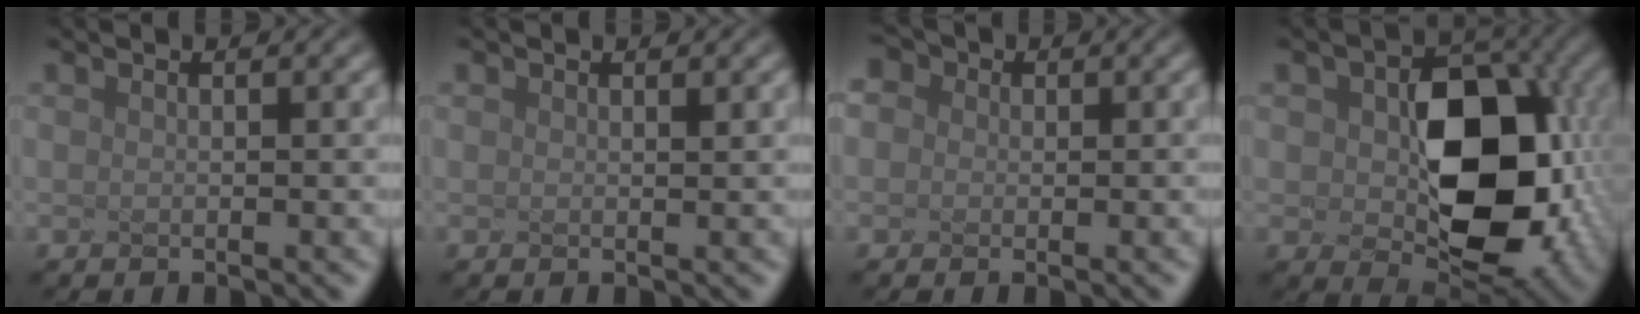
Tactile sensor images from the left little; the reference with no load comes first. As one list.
[{"total": 0.7, "force": [-0.1, -0.5, -0.4], "torque": [-0.006, -0.005, 0.016]}, {"total": 1.7, "force": [0.7, 1.5, 0.5], "torque": [-0.028, 0.015, 0.017]}, {"total": 9.6, "force": [-1.2, 6.1, 7.3], "torque": [-0.142, -0.022, 0.033]}]